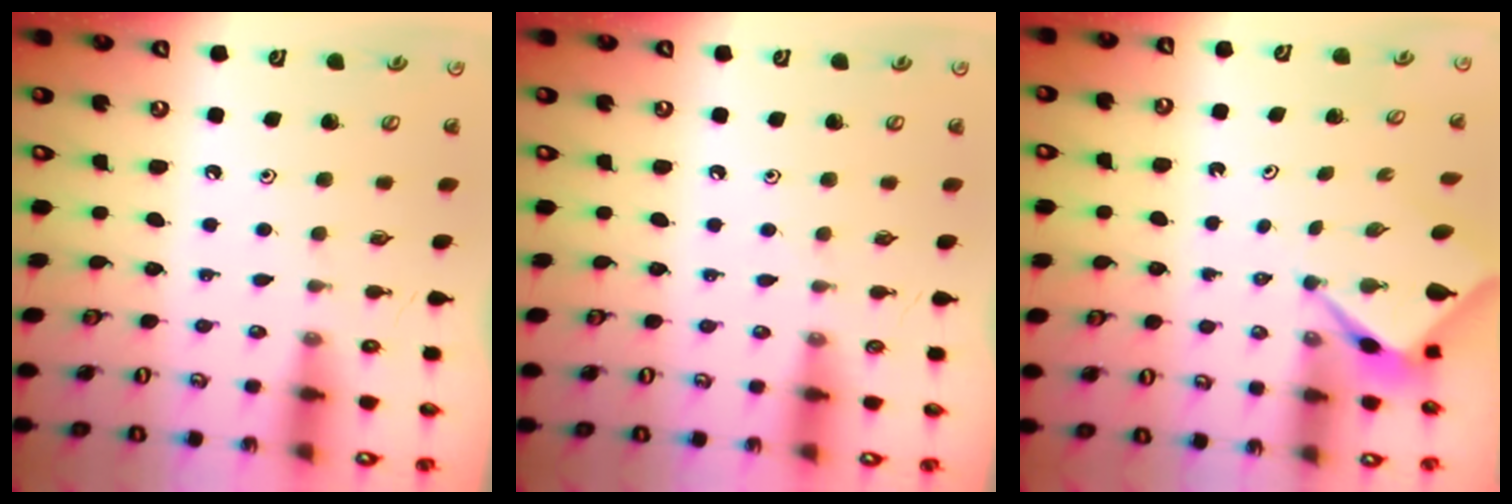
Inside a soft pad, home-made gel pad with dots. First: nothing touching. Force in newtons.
{"total": 2.6, "press": 2.6, "slide": 0.4}
{"total": 2.5, "press": 2.5, "slide": 0.2}